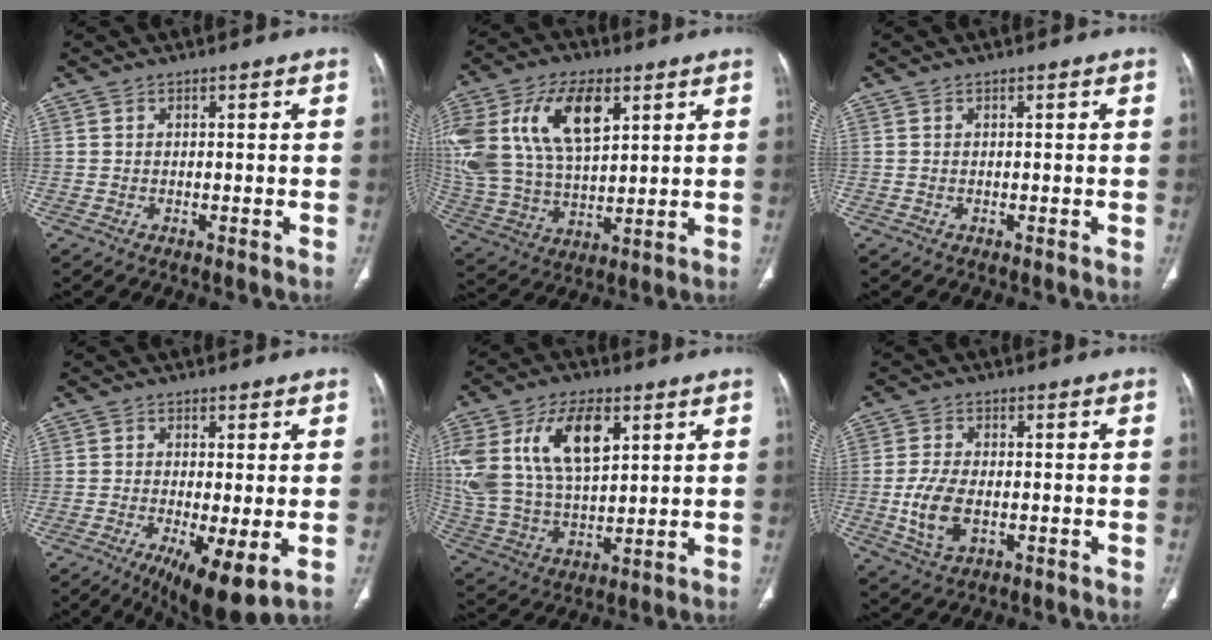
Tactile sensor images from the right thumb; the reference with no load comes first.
{"total": 25.2, "force": [9.0, 14.3, 18.7], "torque": [-0.409, 0.006, 0.173]}
{"total": 0.0}
{"total": 9.9, "force": [-3.1, 2.5, 9.0], "torque": [-0.153, -0.020, -0.046]}
{"total": 21.6, "force": [7.8, 12.1, 16.2], "torque": [-0.329, -0.009, 0.151]}
{"total": 7.7, "force": [-1.5, 4.3, 6.2], "torque": [-0.130, -0.001, -0.023]}